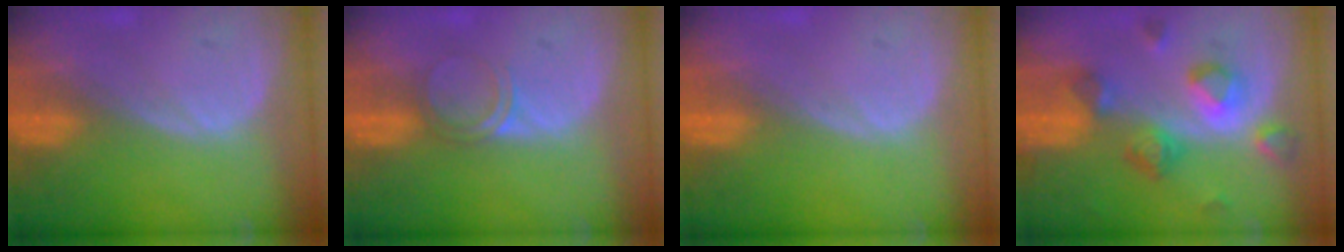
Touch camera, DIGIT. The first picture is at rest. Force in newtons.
{"total": 2.5, "press": 2.1, "slide": 1.2}
{"total": 0.0}
{"total": 8.0, "press": 7.7, "slide": 2.4}